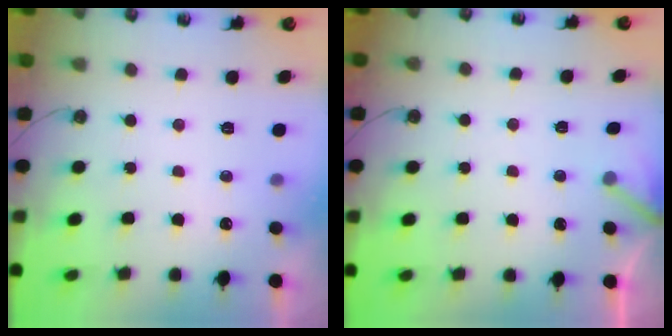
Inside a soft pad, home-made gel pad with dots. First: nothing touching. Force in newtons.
{"total": 2.9, "press": 2.9, "slide": 0.2}